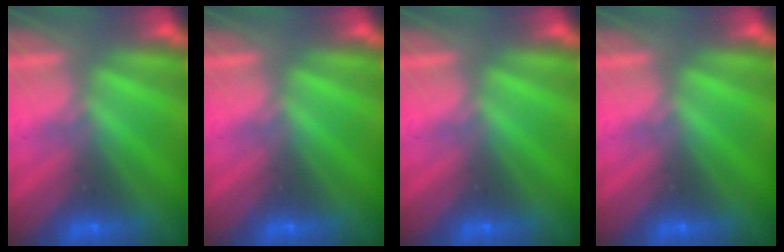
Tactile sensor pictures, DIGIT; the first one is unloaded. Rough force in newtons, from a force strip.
{"total": 0.0}
{"total": 0.0}
{"total": 0.0}